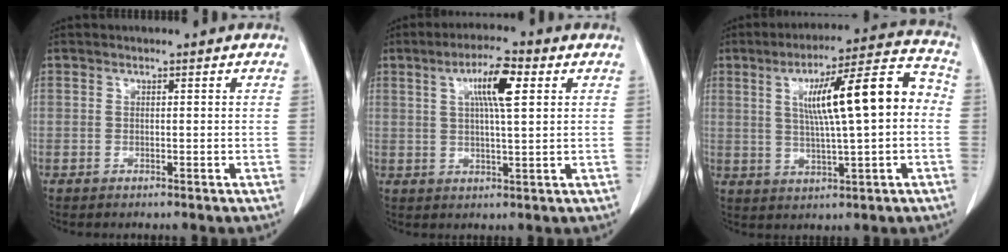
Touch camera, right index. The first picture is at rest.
{"total": 7.5, "force": [2.7, 0.9, 6.9], "torque": [-0.124, 0.009, 0.044]}
{"total": 14.4, "force": [1.3, 2.0, 14.2], "torque": [-0.214, 0.035, 0.021]}